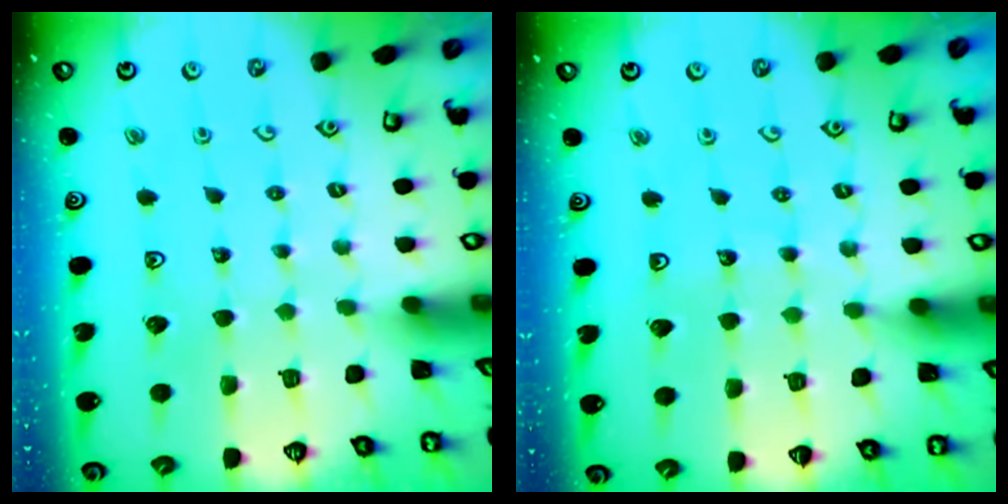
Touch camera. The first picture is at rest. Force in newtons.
{"total": 3.3, "press": 3.3, "slide": 0.3}